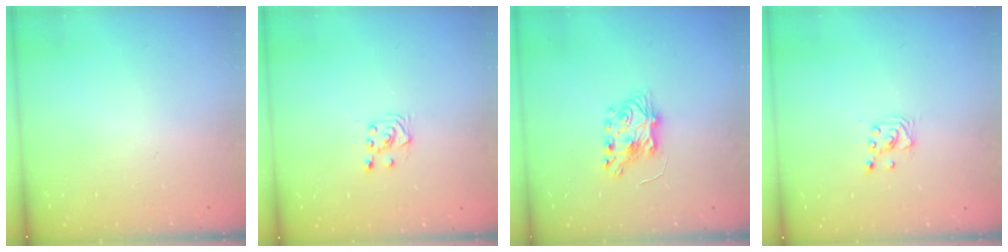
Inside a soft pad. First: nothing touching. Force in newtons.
{"total": 4.5, "press": 4.4, "slide": 0.8}
{"total": 6.9, "press": 6.9, "slide": 0.4}
{"total": 2.5, "press": 2.5, "slide": 0.2}